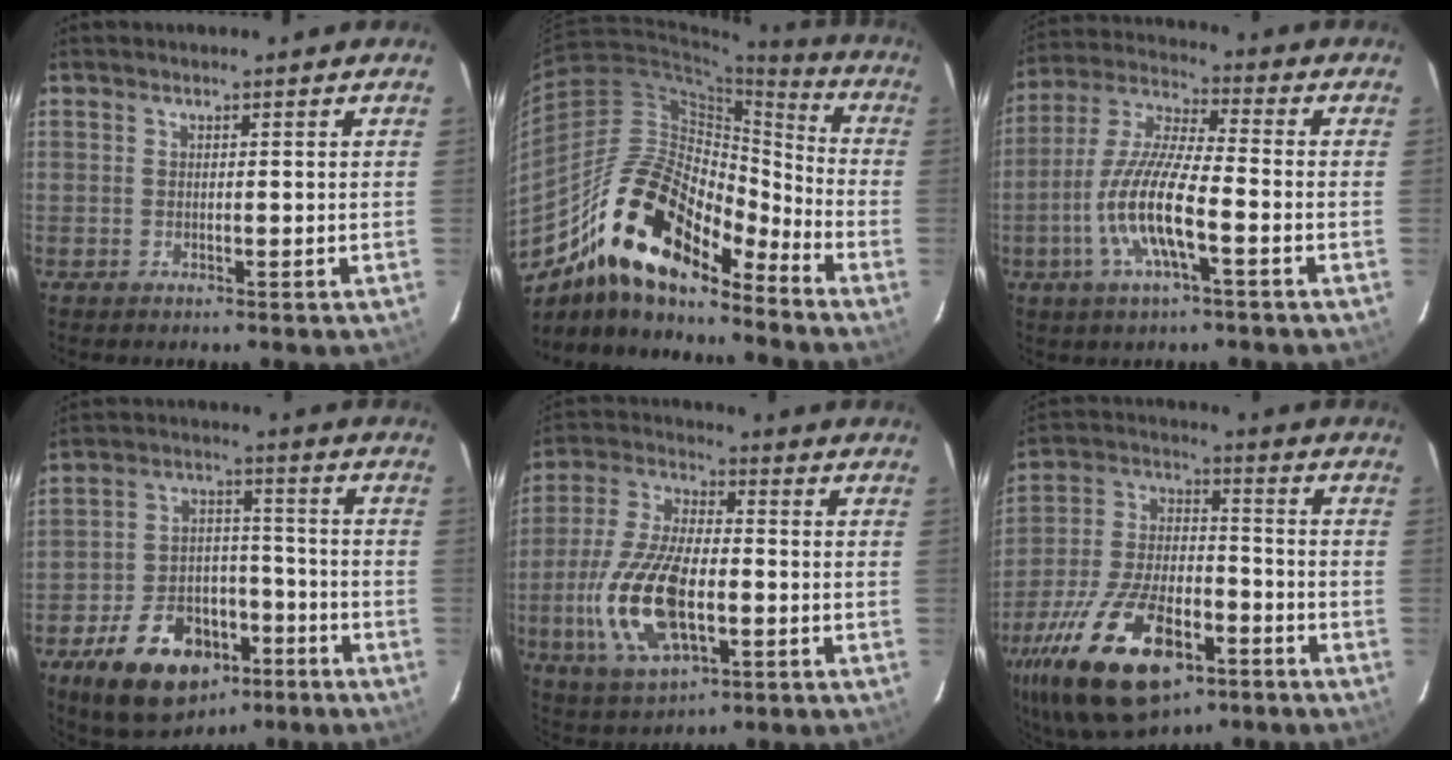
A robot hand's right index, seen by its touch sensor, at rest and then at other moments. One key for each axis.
{"total": 20.7, "fx": -14.8, "fy": 7.8, "fz": 12.2, "tx": -0.222, "ty": -0.002, "tz": -0.282}
{"total": 13.0, "fx": -4.5, "fy": 2.4, "fz": 11.9, "tx": -0.249, "ty": -0.006, "tz": -0.090}
{"total": 17.6, "fx": -10.0, "fy": 11.0, "fz": 9.3, "tx": -0.196, "ty": 0.019, "tz": -0.142}
{"total": 17.1, "fx": -4.2, "fy": 7.9, "fz": 14.6, "tx": -0.317, "ty": -0.007, "tz": -0.073}
{"total": 25.0, "fx": -13.3, "fy": 12.2, "fz": 17.3, "tx": -0.365, "ty": -0.025, "tz": -0.217}